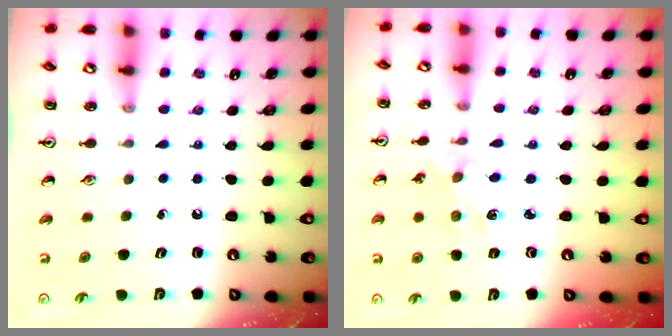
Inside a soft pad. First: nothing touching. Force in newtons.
{"total": 2.5, "press": 2.5, "slide": 0.5}